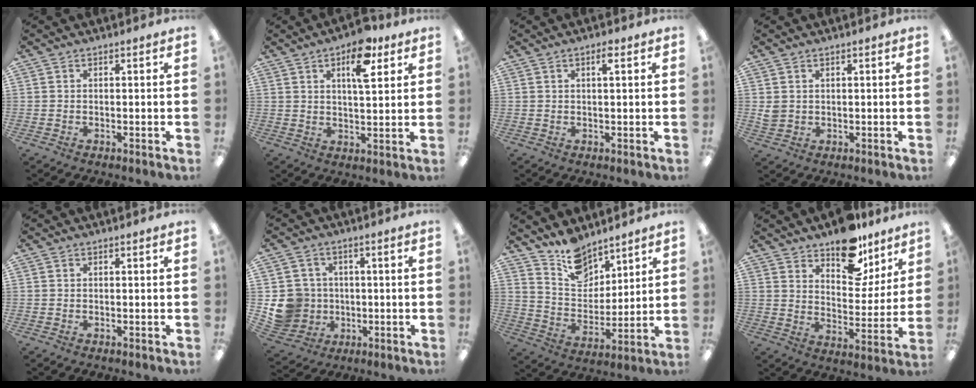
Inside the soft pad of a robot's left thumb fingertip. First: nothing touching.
{"total": 10.2, "force": [5.4, 4.2, 7.6], "torque": [-0.104, -0.019, 0.085]}
{"total": 1.2, "force": [0.8, 0.2, 0.9], "torque": [-0.011, -0.002, 0.011]}
{"total": 2.5, "force": [1.2, 2.0, 0.9], "torque": [-0.019, 0.002, 0.023]}
{"total": 0.0}
{"total": 9.8, "force": [-1.0, 9.5, 2.3], "torque": [-0.069, 0.017, -0.005]}
{"total": 11.8, "force": [9.9, 5.9, 2.6], "torque": [-0.054, -0.068, 0.191]}
{"total": 14.2, "force": [10.9, 7.3, 5.6], "torque": [-0.070, -0.072, 0.197]}